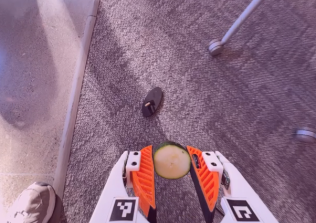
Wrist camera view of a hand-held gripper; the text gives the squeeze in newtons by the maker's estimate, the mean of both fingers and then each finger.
{"total": 8.2, "left": 7.7, "right": 8.6}